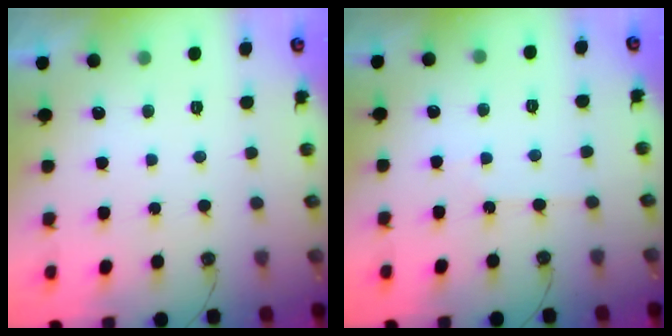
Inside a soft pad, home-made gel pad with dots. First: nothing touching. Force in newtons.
{"total": 2.2, "press": 2.1, "slide": 0.4}